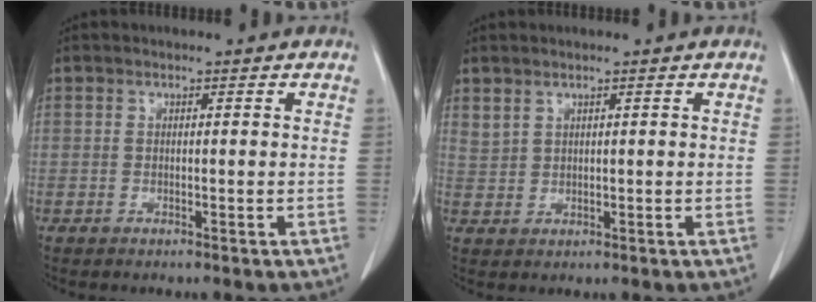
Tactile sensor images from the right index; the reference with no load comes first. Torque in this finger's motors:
{"motor_torque": [0.17, 0.12, 0.06, 0.07]}